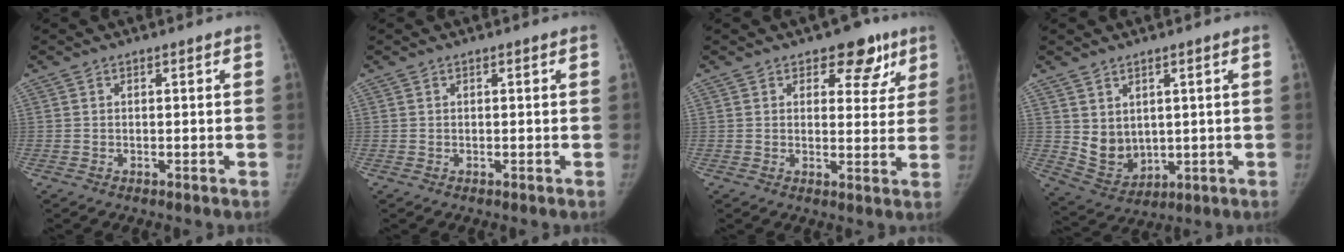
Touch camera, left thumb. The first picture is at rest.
{"total": 0.0}
{"total": 8.2, "force": [4.9, 4.8, 4.6], "torque": [-0.010, -0.018, 0.060]}
{"total": 7.1, "force": [1.6, 5.5, 4.3], "torque": [-0.051, -0.022, 0.055]}